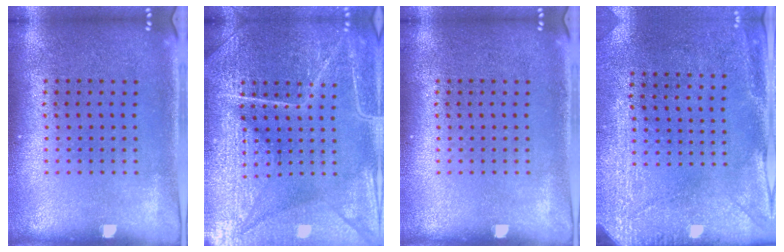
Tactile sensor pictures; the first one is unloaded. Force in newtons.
{"total": 7.1, "press": 7.1, "slide": 0.9}
{"total": 0.0}
{"total": 2.9, "press": 2.4, "slide": 1.6}